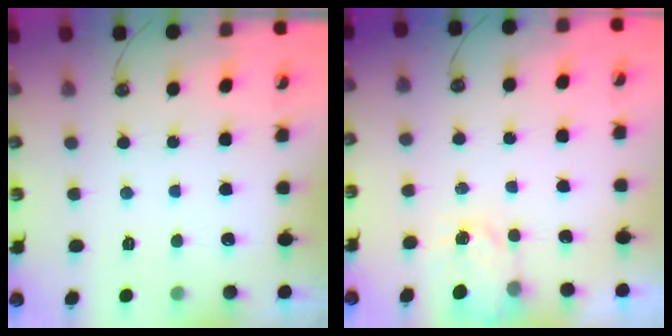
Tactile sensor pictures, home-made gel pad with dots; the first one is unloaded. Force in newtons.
{"total": 2.7, "press": 2.7, "slide": 0.4}